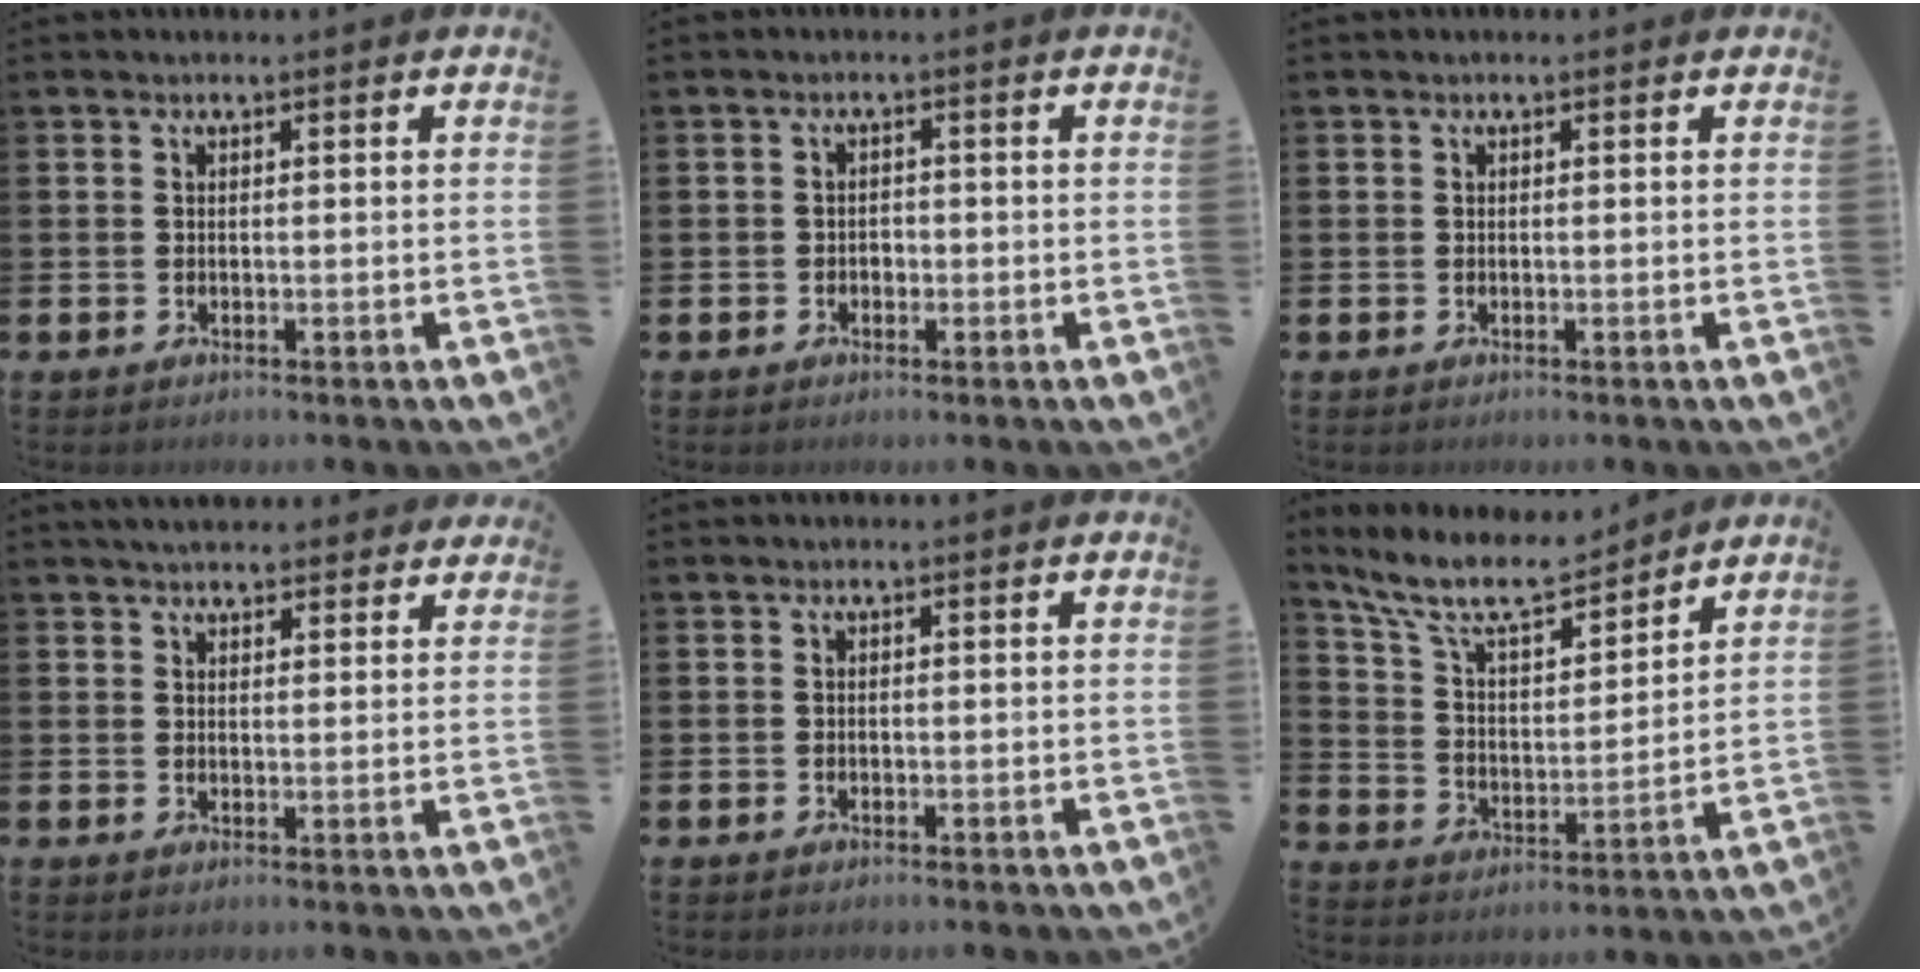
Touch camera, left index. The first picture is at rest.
{"total": 1.3, "force": [-0.6, 1.1, 0.4], "torque": [-0.007, 0.002, -0.014]}
{"total": 0.0}
{"total": 3.7, "force": [3.5, 1.1, 0.6], "torque": [-0.018, -0.009, 0.066]}
{"total": 0.0}
{"total": 9.9, "force": [8.8, 2.3, 3.9], "torque": [-0.115, -0.046, 0.158]}